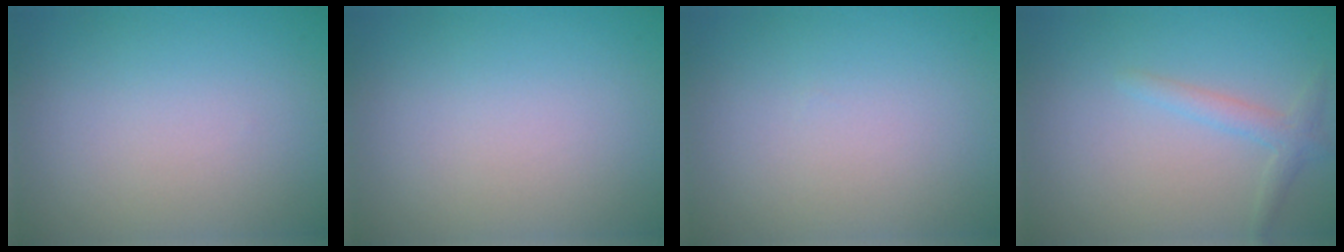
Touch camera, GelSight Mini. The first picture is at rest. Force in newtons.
{"total": 0.0}
{"total": 0.0}
{"total": 1.8, "press": 1.8, "slide": 0.1}